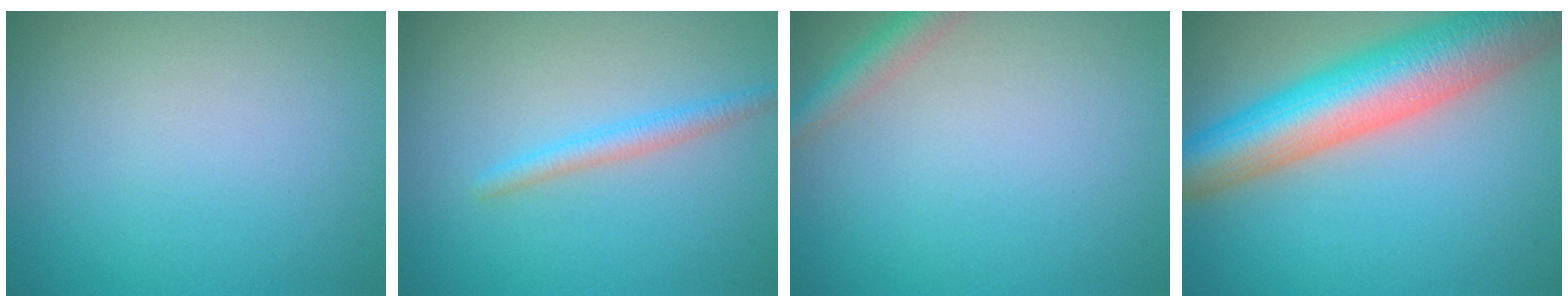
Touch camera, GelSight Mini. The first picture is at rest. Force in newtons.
{"total": 1.8, "press": 1.8, "slide": 0.0}
{"total": 2.3, "press": 2.3, "slide": 0.1}
{"total": 10.8, "press": 10.8, "slide": 0.5}